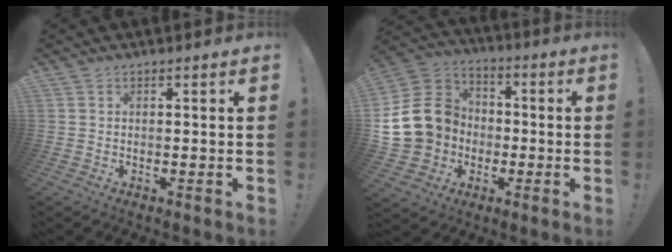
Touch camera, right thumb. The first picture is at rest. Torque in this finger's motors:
{"motor_torque": [0.91, 1.07, 0.41, -0.36, 0.05]}